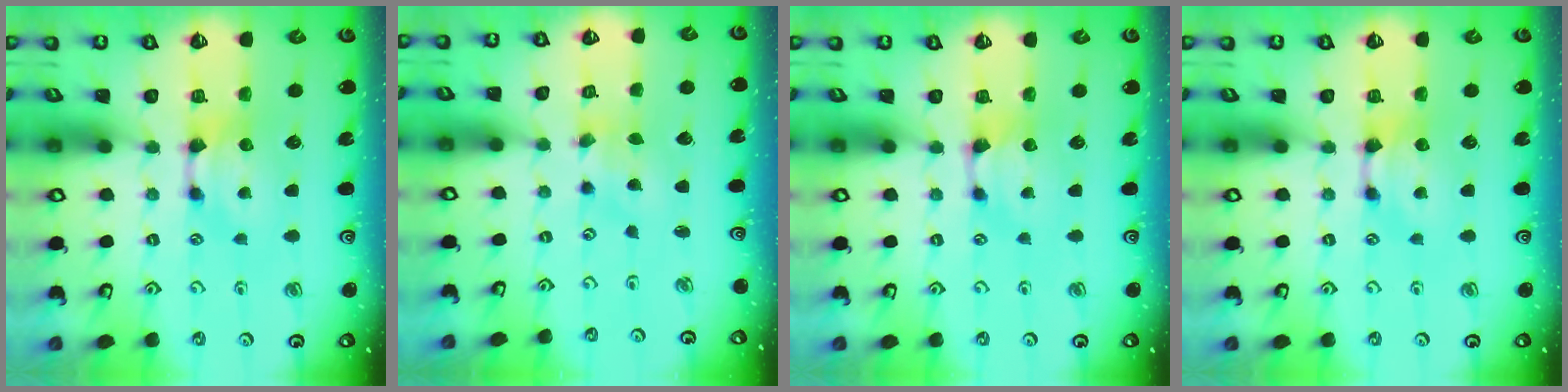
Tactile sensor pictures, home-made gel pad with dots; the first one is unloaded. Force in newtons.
{"total": 1.9, "press": 1.5, "slide": 1.2}
{"total": 1.1, "press": 0.4, "slide": 1.0}
{"total": 0.0}